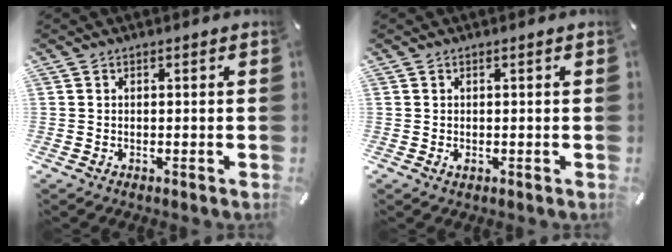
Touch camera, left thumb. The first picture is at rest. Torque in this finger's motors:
{"motor_torque": [0.23, 0.37, -0.08, 0.01, 0.00]}